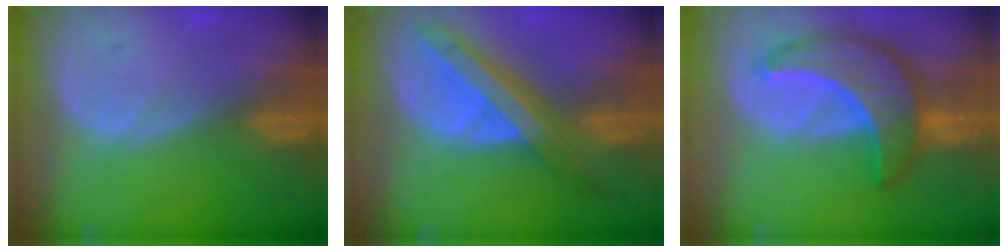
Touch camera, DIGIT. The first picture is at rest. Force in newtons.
{"total": 8.6, "press": 7.6, "slide": 4.1}
{"total": 9.9, "press": 9.9, "slide": 0.8}